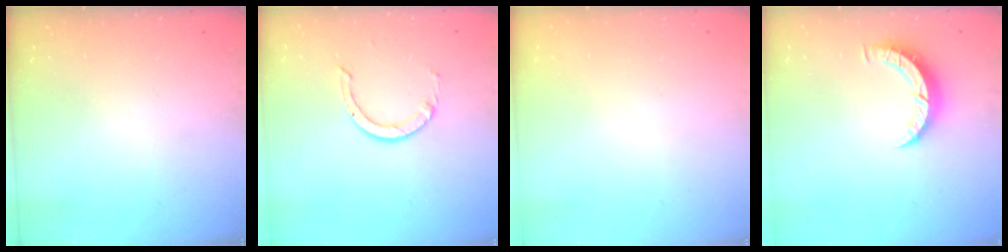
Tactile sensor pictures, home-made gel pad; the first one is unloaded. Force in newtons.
{"total": 3.0, "press": 3.0, "slide": 0.3}
{"total": 2.5, "press": 2.5, "slide": 0.2}
{"total": 5.0, "press": 4.9, "slide": 0.6}